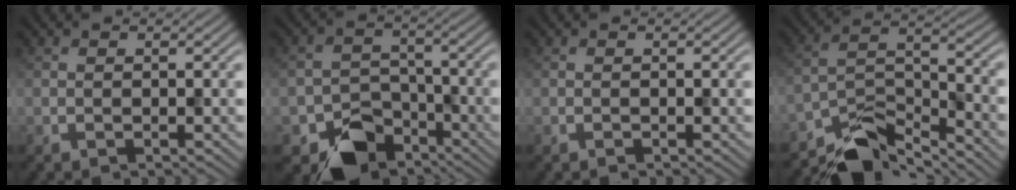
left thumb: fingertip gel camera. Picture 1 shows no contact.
{"total": 8.2, "force": [-5.2, 5.5, 3.2], "torque": [-0.050, -0.019, -0.091]}
{"total": 0.0}
{"total": 8.3, "force": [-6.7, 2.7, 4.0], "torque": [-0.071, -0.008, -0.135]}